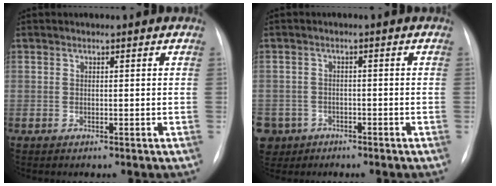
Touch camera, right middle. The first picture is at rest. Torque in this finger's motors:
{"motor_torque": [1.23, -0.91, 1.05, 0.21]}